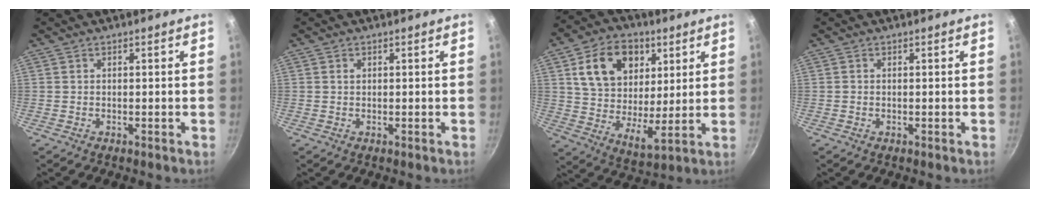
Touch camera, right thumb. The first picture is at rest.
{"total": 0.9, "force": [0.3, 0.7, 0.5], "torque": [-0.007, 0.002, 0.005]}
{"total": 17.4, "force": [6.7, 11.8, 10.8], "torque": [-0.156, -0.020, 0.112]}
{"total": 0.0}